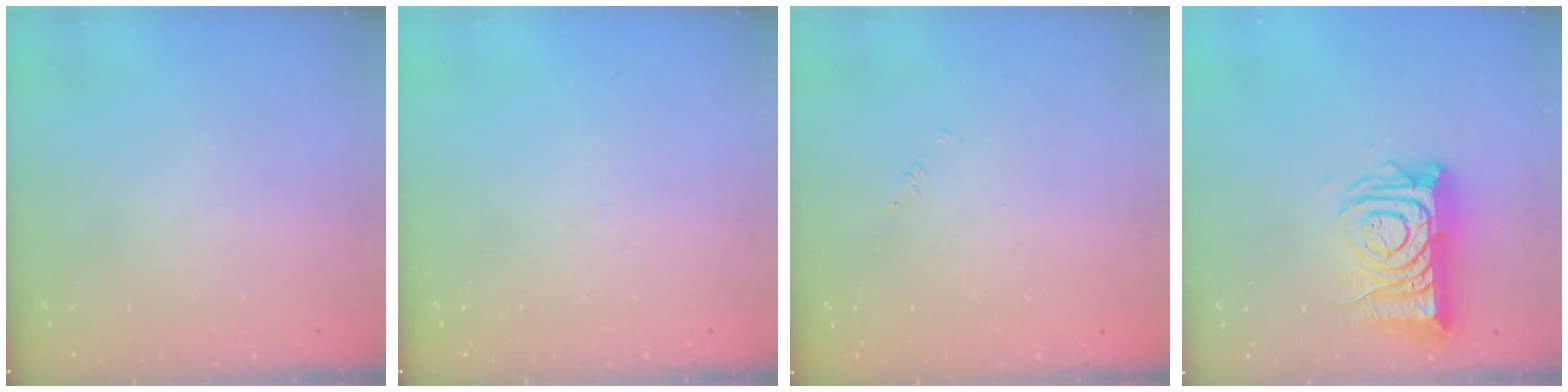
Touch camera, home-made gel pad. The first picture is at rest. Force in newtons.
{"total": 0.0}
{"total": 1.7, "press": 1.7, "slide": 0.3}
{"total": 14.2, "press": 14.1, "slide": 1.2}